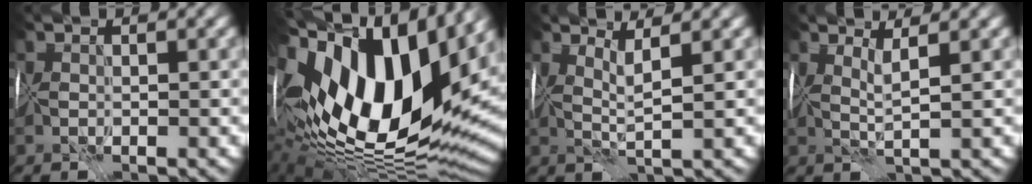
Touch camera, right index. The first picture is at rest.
{"total": 18.2, "force": [5.6, 8.6, 15.0], "torque": [-0.287, 0.029, 0.091]}
{"total": 2.5, "force": [2.1, -1.1, 0.6], "torque": [-0.013, 0.000, 0.046]}
{"total": 2.2, "force": [1.9, -1.1, 0.5], "torque": [-0.009, 0.002, 0.039]}